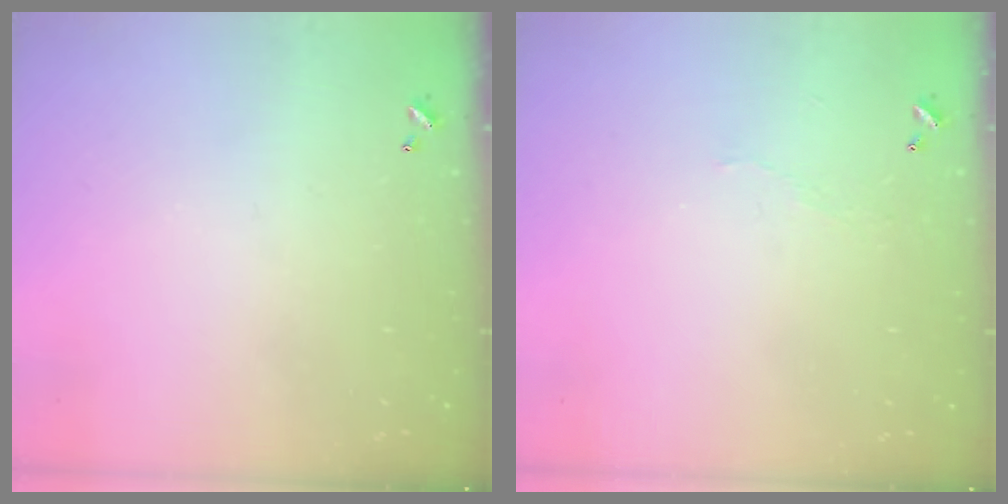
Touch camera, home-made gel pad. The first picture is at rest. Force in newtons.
{"total": 2.8, "press": 2.8, "slide": 0.5}